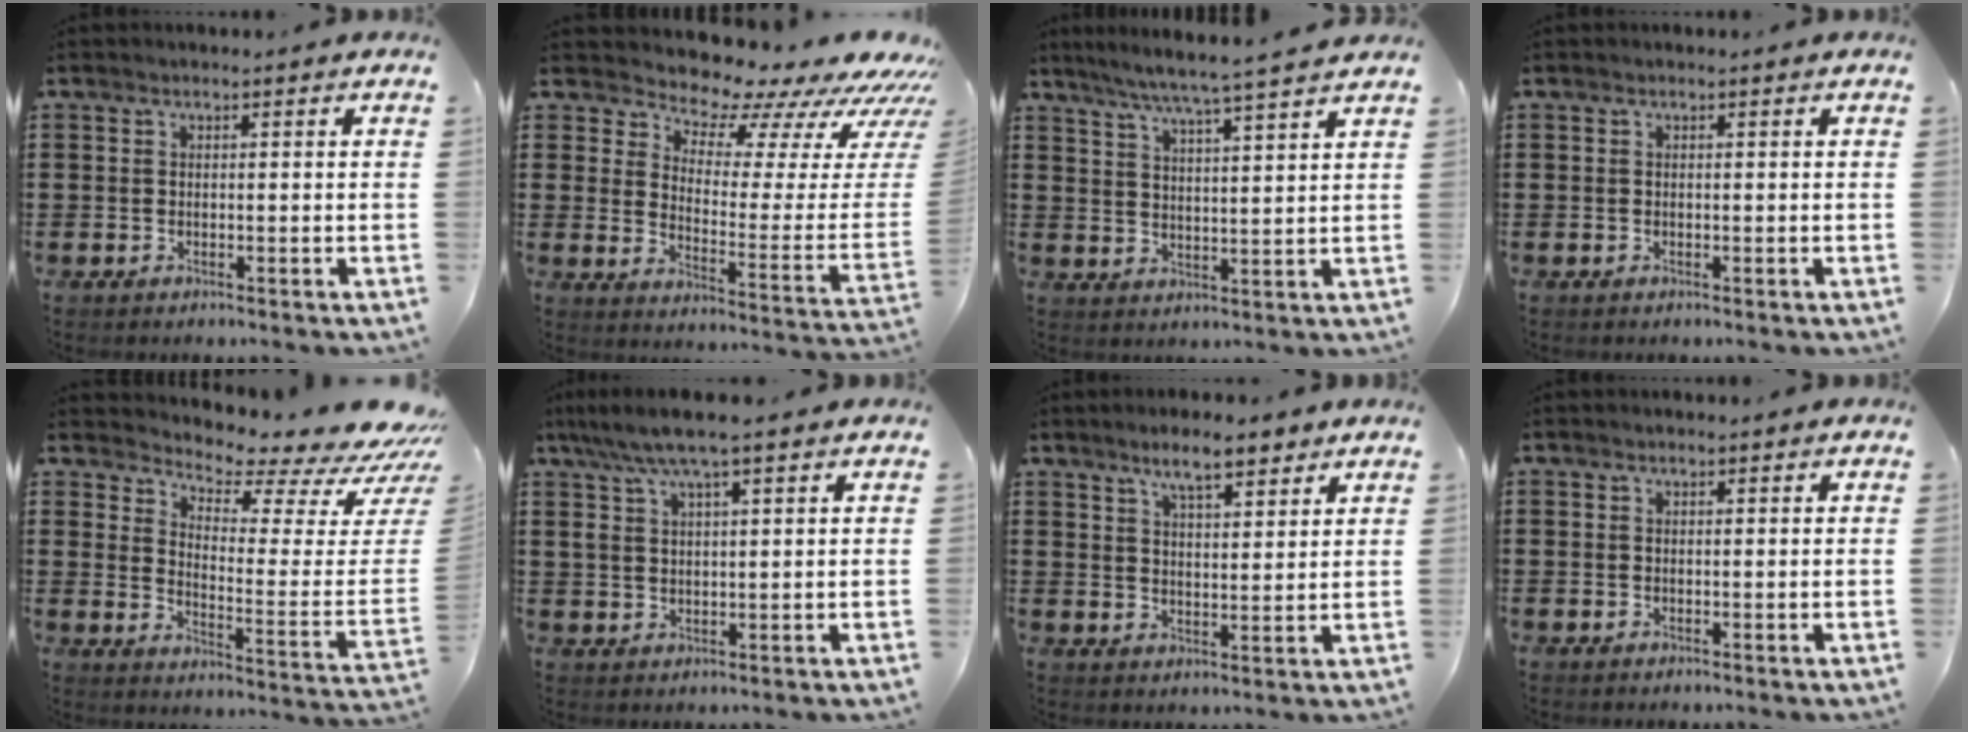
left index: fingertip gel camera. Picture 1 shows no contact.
{"total": 7.9, "force": [7.6, 1.5, 1.6], "torque": [-0.040, -0.080, 0.125]}
{"total": 5.8, "force": [5.1, -0.8, 2.6], "torque": [-0.067, -0.030, 0.087]}
{"total": 0.0}
{"total": 4.4, "force": [3.9, 0.5, 1.8], "torque": [-0.036, -0.061, 0.057]}
{"total": 5.8, "force": [4.1, 0.9, 4.0], "torque": [-0.087, -0.004, 0.071]}
{"total": 6.4, "force": [4.9, 1.5, 3.8], "torque": [-0.078, -0.005, 0.086]}
{"total": 0.0}